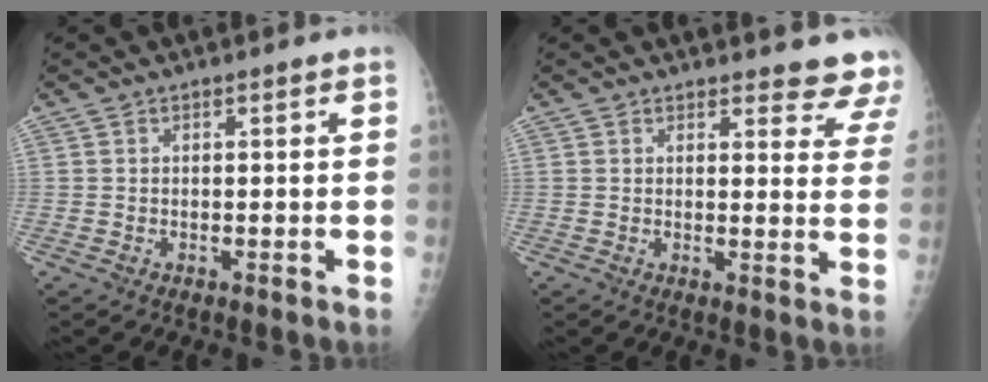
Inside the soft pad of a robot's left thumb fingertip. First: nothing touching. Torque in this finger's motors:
{"motor_torque": [0.13, 0.13, 0.15, -0.05, 0.04]}